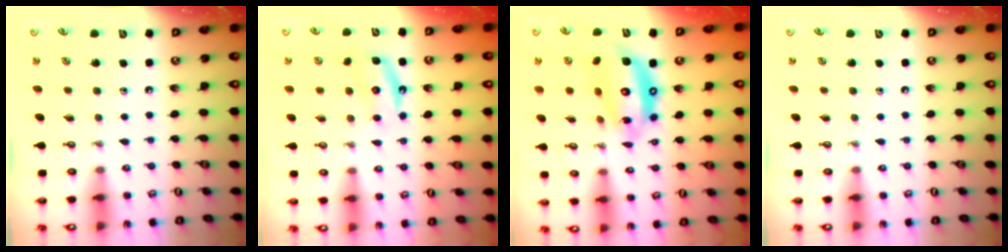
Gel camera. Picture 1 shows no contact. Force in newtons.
{"total": 5.7, "press": 5.6, "slide": 0.4}
{"total": 15.7, "press": 15.6, "slide": 1.5}
{"total": 0.0}